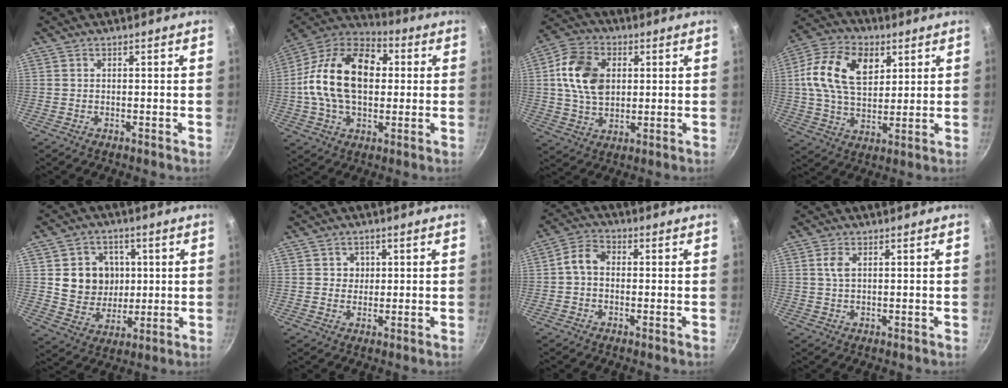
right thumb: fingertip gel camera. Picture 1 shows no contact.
{"total": 21.5, "force": [1.8, 14.0, 16.3], "torque": [-0.265, 0.031, 0.013]}
{"total": 12.8, "force": [2.2, 9.1, 8.8], "torque": [-0.141, 0.004, 0.032]}
{"total": 15.9, "force": [4.6, 10.4, 11.1], "torque": [-0.184, 0.000, 0.073]}
{"total": 11.2, "force": [1.5, 10.1, 4.7], "torque": [-0.042, -0.006, 0.034]}
{"total": 2.6, "force": [0.7, 2.5, 0.6], "torque": [0.012, 0.000, 0.008]}
{"total": 4.9, "force": [-0.1, 3.6, 3.2], "torque": [-0.055, 0.019, -0.017]}
{"total": 2.4, "force": [0.8, 1.2, 1.9], "torque": [-0.037, -0.001, 0.016]}